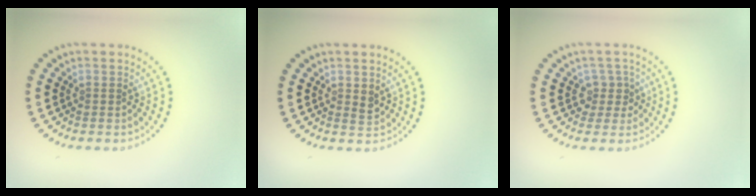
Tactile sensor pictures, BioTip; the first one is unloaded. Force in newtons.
{"total": 1.0, "press": 1.0, "slide": 0.3}
{"total": 1.9, "press": 1.4, "slide": 1.3}